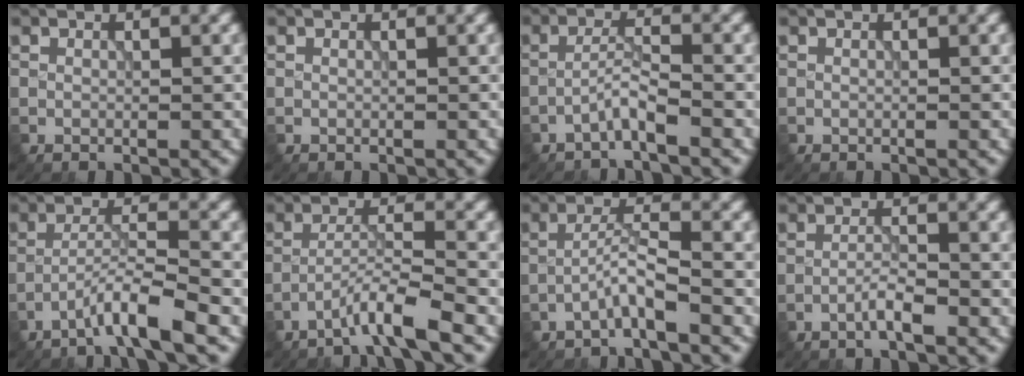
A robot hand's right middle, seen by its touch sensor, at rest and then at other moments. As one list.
[{"total": 0.0}, {"total": 2.1, "force": [-1.6, -0.1, 1.4], "torque": [-0.029, 0.014, -0.038]}, {"total": 0.0}, {"total": 4.3, "force": [-3.0, 0.0, 3.1], "torque": [-0.055, 0.016, -0.064]}, {"total": 4.0, "force": [-3.0, -0.1, 2.7], "torque": [-0.046, 0.013, -0.066]}, {"total": 2.7, "force": [-1.8, 0.0, 1.9], "torque": [-0.041, 0.017, -0.041]}, {"total": 2.0, "force": [-1.2, 0.1, 1.5], "torque": [-0.028, 0.009, -0.027]}]